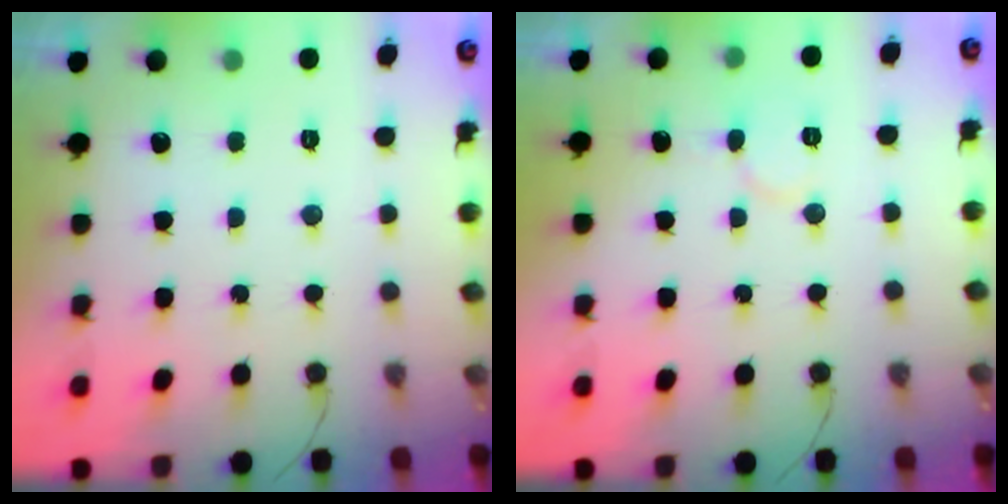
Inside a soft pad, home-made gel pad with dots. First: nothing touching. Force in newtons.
{"total": 3.8, "press": 3.8, "slide": 0.5}